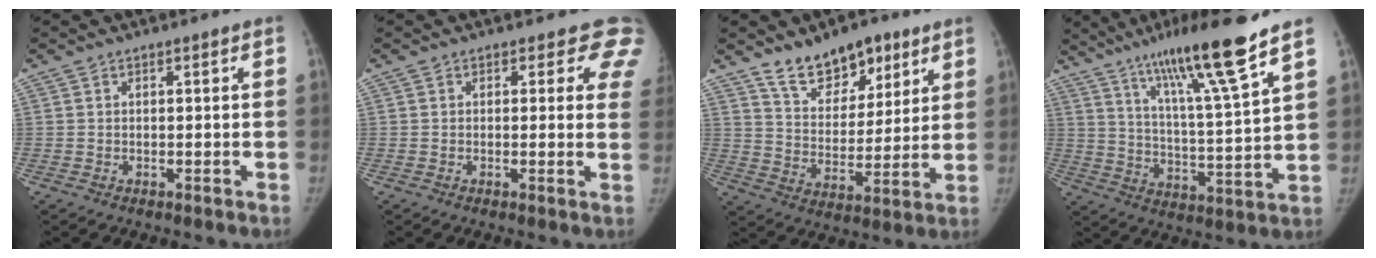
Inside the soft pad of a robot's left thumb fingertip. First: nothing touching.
{"total": 5.9, "force": [4.6, 3.3, 1.8], "torque": [0.028, -0.015, 0.021]}
{"total": 13.5, "force": [9.2, 7.6, 6.2], "torque": [-0.054, -0.056, 0.160]}
{"total": 17.2, "force": [11.7, 0.7, 12.6], "torque": [-0.199, -0.055, 0.195]}